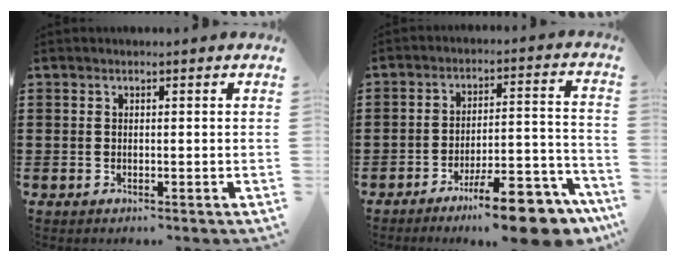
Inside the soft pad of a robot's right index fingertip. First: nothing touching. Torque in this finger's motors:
{"motor_torque": [0.31, -0.05, -1.01, -0.21]}